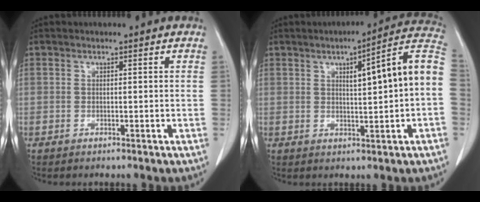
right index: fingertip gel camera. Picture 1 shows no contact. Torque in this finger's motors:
{"motor_torque": [1.12, 0.15, 0.40, 0.09]}